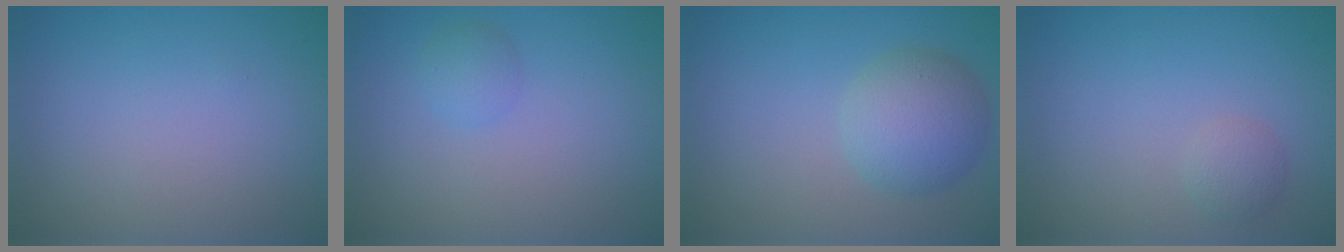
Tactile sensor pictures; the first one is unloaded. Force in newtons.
{"total": 1.2, "press": 1.2, "slide": 0.1}
{"total": 4.6, "press": 4.6, "slide": 0.2}
{"total": 1.3, "press": 1.3, "slide": 0.0}